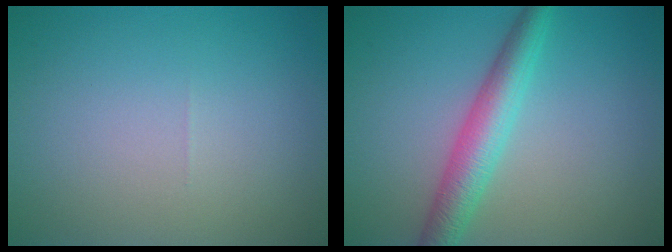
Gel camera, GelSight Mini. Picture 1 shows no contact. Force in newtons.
{"total": 4.3, "press": 4.3, "slide": 0.1}